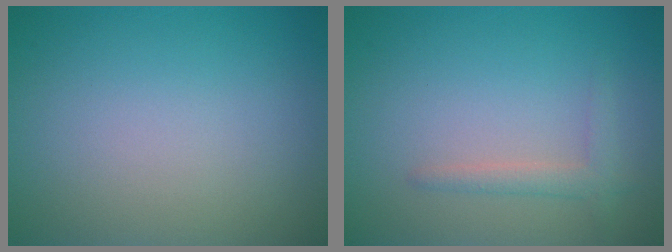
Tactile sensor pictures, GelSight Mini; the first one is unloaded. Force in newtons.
{"total": 1.6, "press": 1.6, "slide": 0.1}